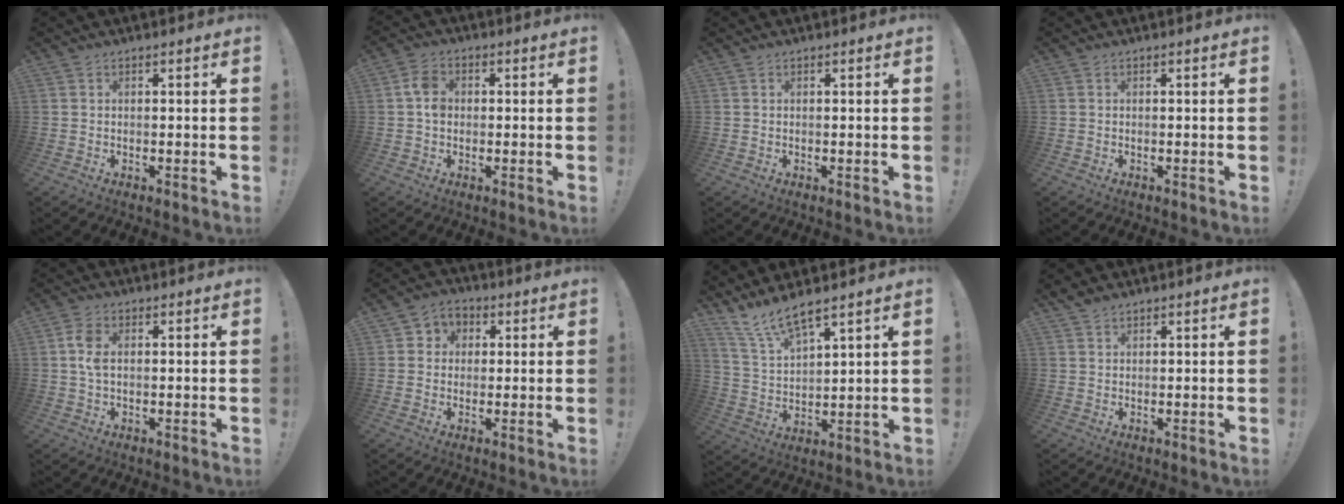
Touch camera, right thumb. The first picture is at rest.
{"total": 5.6, "force": [0.1, 4.2, 3.7], "torque": [-0.064, 0.009, 0.003]}
{"total": 0.0}
{"total": 0.0}
{"total": 5.2, "force": [0.8, 3.0, 4.1], "torque": [-0.090, 0.004, 0.013]}
{"total": 4.9, "force": [0.1, 4.7, 1.4], "torque": [-0.022, 0.011, 0.002]}
{"total": 9.7, "force": [8.4, 2.0, 4.4], "torque": [-0.101, -0.047, 0.157]}
{"total": 1.9, "force": [1.6, 0.7, 0.7], "torque": [-0.015, -0.006, 0.030]}